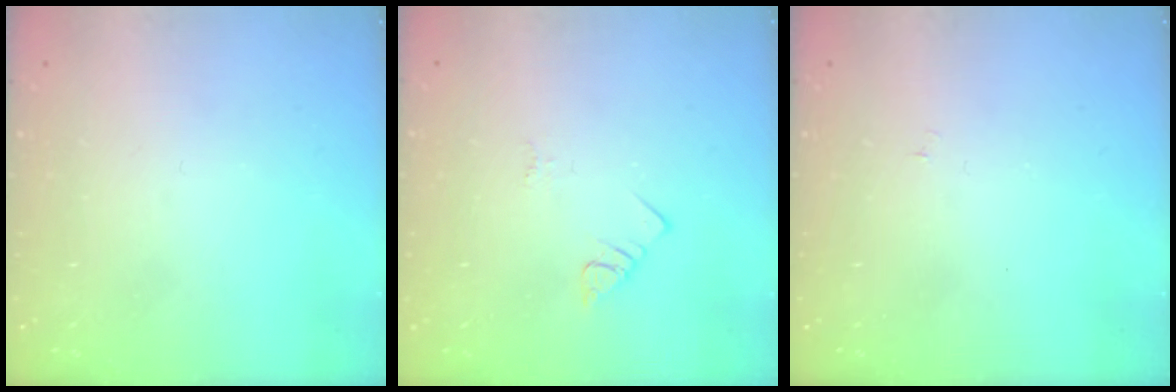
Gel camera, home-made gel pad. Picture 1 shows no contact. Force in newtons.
{"total": 2.1, "press": 2.1, "slide": 0.4}
{"total": 3.0, "press": 3.0, "slide": 0.3}